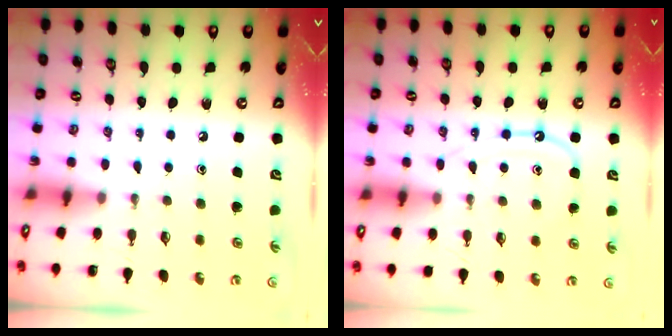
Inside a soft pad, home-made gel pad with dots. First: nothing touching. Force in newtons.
{"total": 10.5, "press": 10.5, "slide": 1.0}